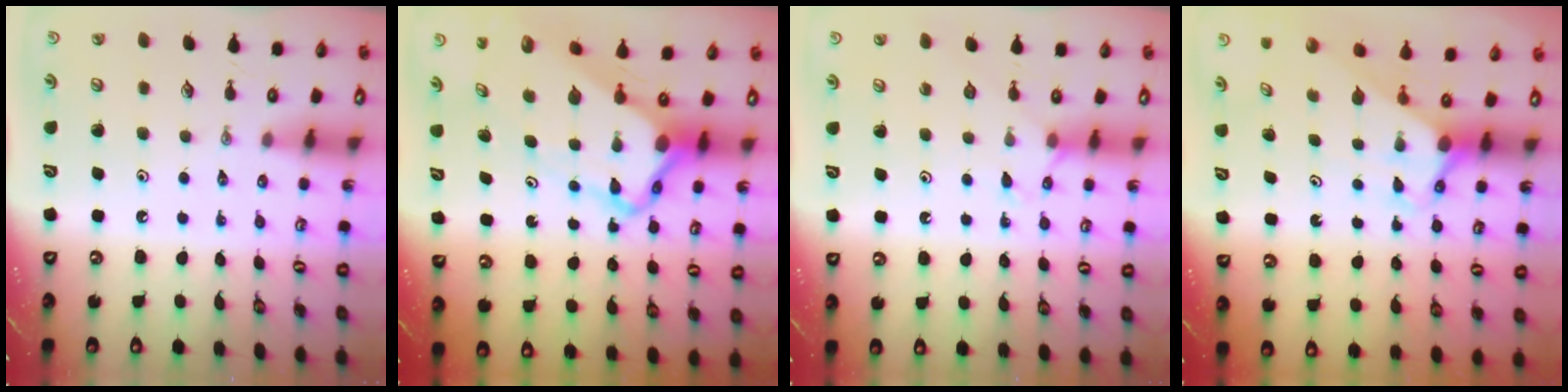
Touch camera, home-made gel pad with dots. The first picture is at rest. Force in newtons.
{"total": 8.7, "press": 8.7, "slide": 0.6}
{"total": 4.5, "press": 4.4, "slide": 0.6}
{"total": 2.9, "press": 2.9, "slide": 0.0}